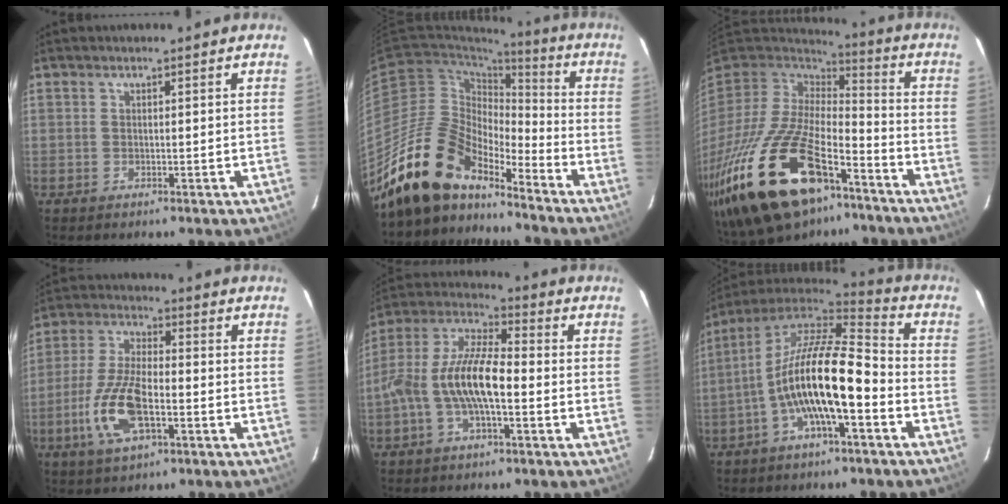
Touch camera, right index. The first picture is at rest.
{"total": 17.1, "force": [-14.5, 6.1, 6.6], "torque": [-0.134, 0.006, -0.268]}
{"total": 32.5, "force": [-18.3, 15.3, 22.0], "torque": [-0.468, -0.048, -0.300]}
{"total": 12.3, "force": [-4.3, 4.9, 10.4], "torque": [-0.226, -0.004, -0.083]}
{"total": 12.6, "force": [-3.1, 4.1, 11.5], "torque": [-0.236, 0.008, -0.061]}
{"total": 16.0, "force": [-5.1, 4.1, 14.6], "torque": [-0.269, -0.002, -0.102]}